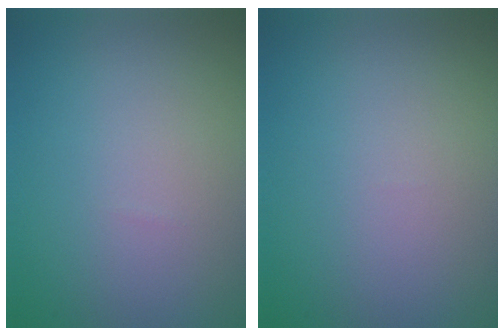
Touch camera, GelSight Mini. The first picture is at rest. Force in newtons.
{"total": 0.0}